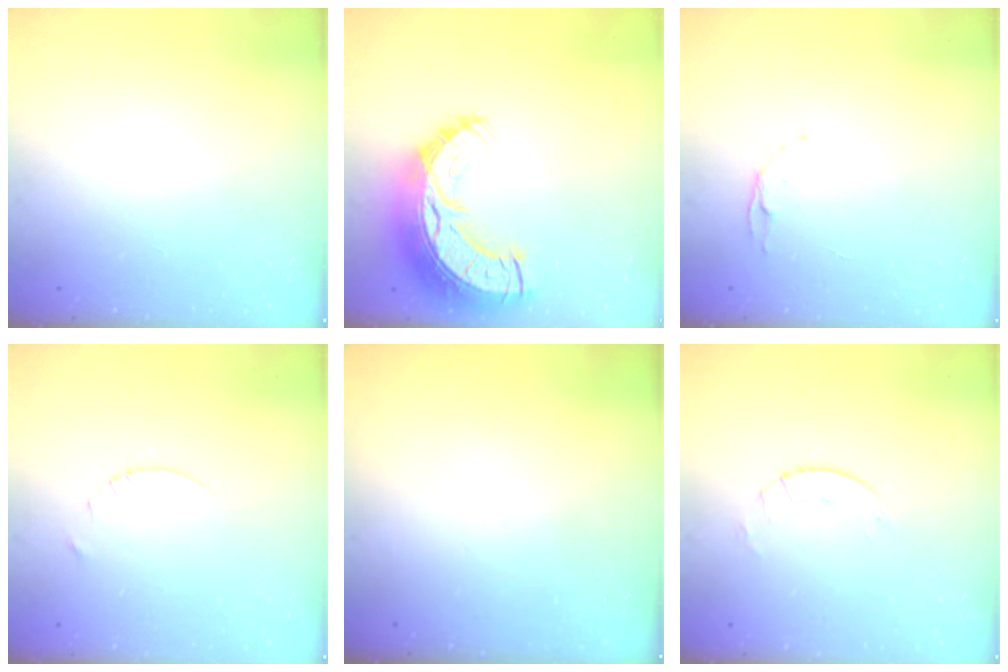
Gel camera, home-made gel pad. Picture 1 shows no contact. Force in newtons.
{"total": 19.3, "press": 19.2, "slide": 1.4}
{"total": 4.4, "press": 4.4, "slide": 0.5}
{"total": 1.4, "press": 1.4, "slide": 0.2}
{"total": 0.0}
{"total": 2.6, "press": 2.5, "slide": 0.4}